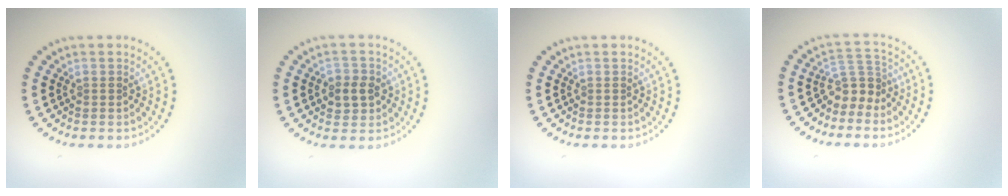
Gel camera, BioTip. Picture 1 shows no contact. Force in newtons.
{"total": 2.2, "press": 2.2, "slide": 0.5}
{"total": 0.0}
{"total": 2.9, "press": 2.0, "slide": 2.1}